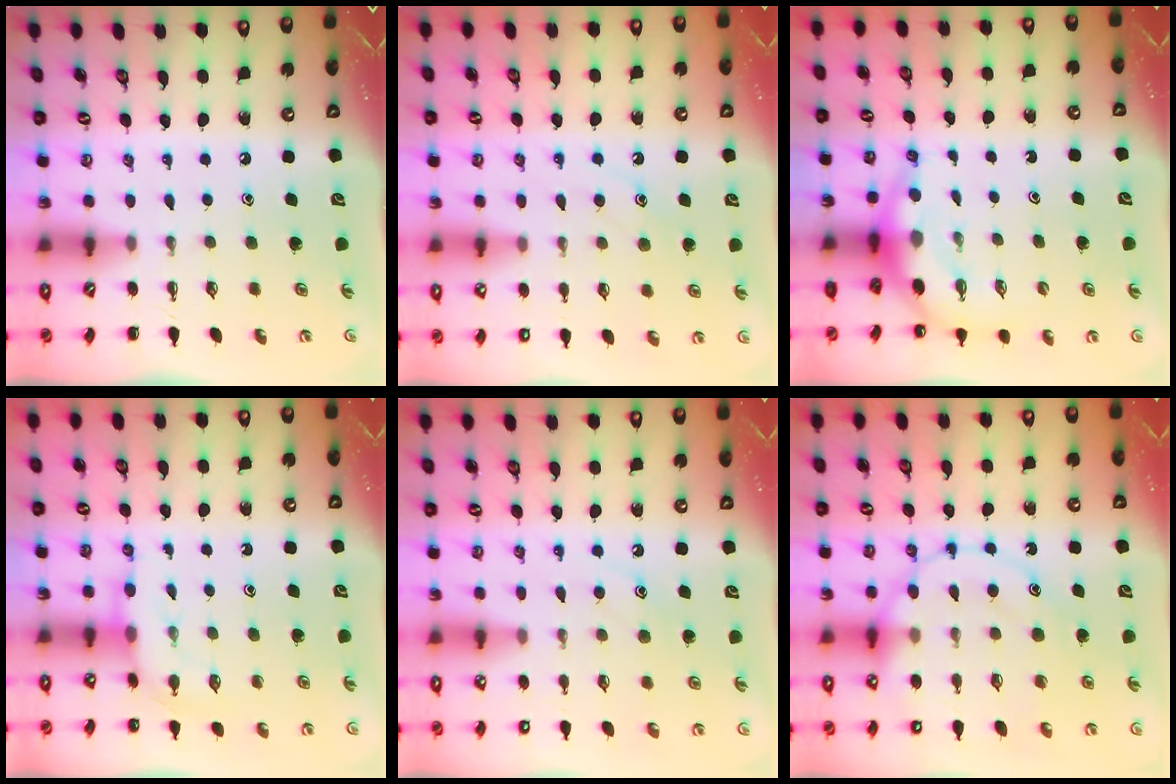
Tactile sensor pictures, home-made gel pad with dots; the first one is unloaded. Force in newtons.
{"total": 10.0, "press": 9.9, "slide": 1.4}
{"total": 7.2, "press": 7.1, "slide": 1.1}
{"total": 9.0, "press": 9.0, "slide": 0.9}
{"total": 8.6, "press": 8.5, "slide": 1.3}
{"total": 17.1, "press": 17.0, "slide": 2.2}